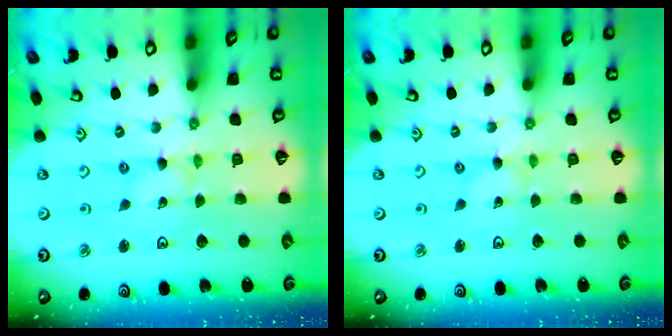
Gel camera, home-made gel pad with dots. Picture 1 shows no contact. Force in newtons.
{"total": 0.0}